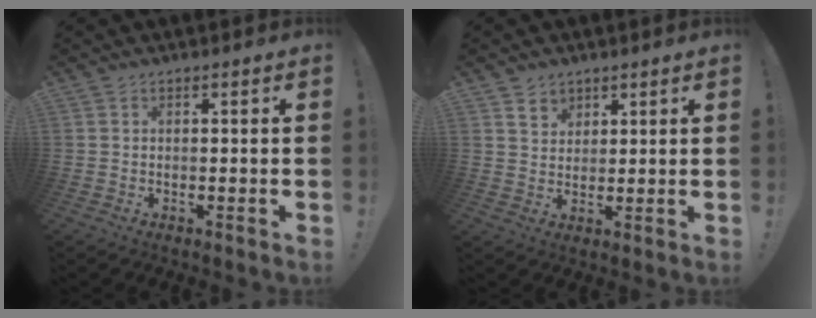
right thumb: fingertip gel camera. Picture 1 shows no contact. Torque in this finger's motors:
{"motor_torque": [-0.05, 0.23, 0.44, 0.26, 0.09]}